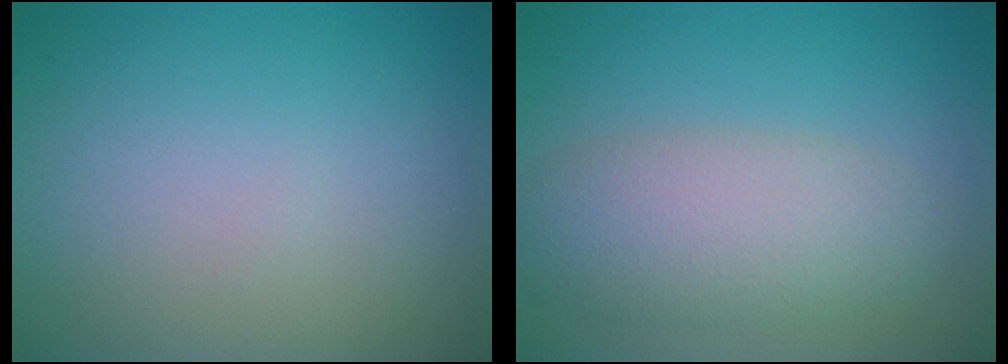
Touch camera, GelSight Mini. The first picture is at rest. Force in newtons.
{"total": 5.2, "press": 5.2, "slide": 0.3}